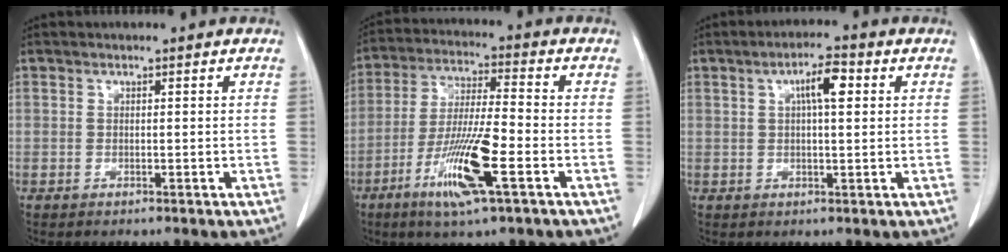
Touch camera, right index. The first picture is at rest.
{"total": 12.4, "force": [-5.3, 0.8, 11.2], "torque": [-0.219, -0.019, -0.097]}
{"total": 4.9, "force": [1.5, 1.0, 4.6], "torque": [-0.082, 0.011, 0.025]}